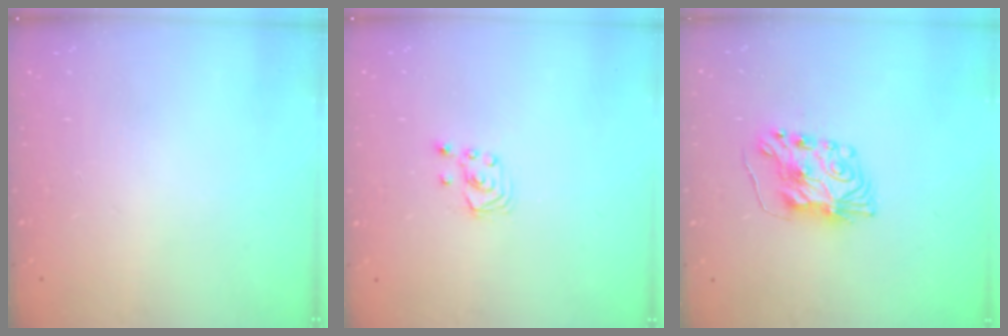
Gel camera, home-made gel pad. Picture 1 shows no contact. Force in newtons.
{"total": 2.7, "press": 2.7, "slide": 0.3}
{"total": 8.2, "press": 8.2, "slide": 0.6}